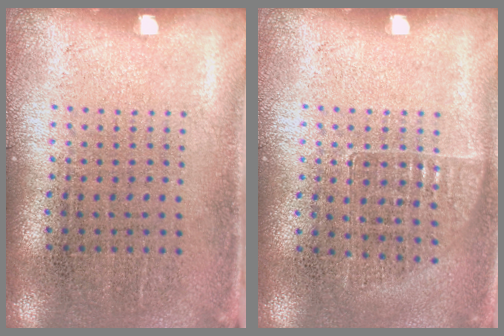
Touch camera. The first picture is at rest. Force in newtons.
{"total": 0.7, "press": 0.7, "slide": 0.1}